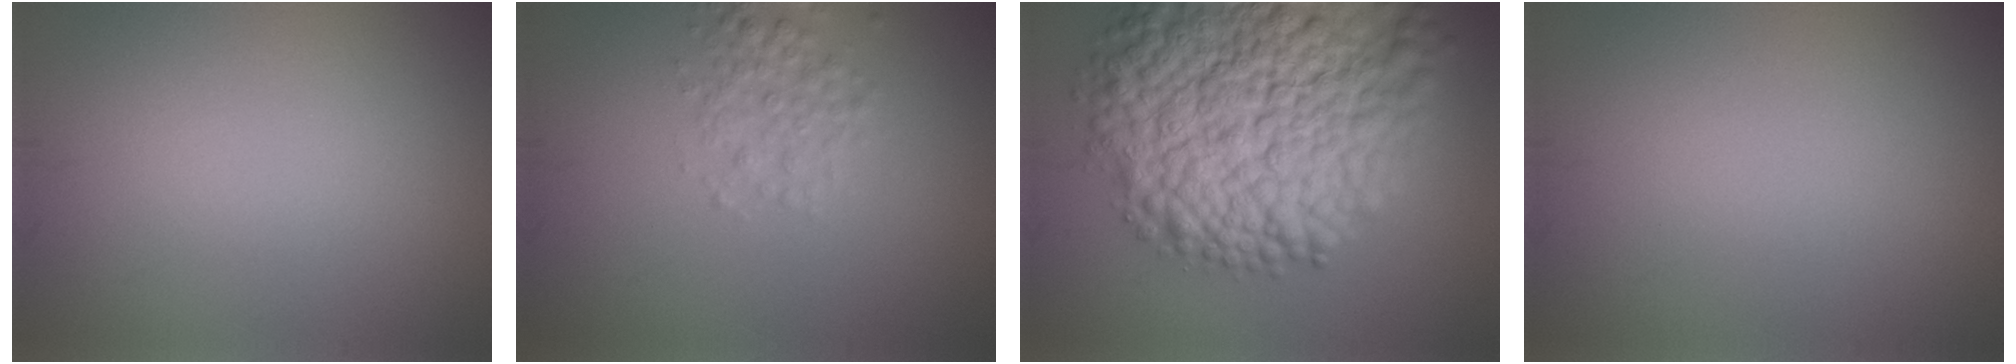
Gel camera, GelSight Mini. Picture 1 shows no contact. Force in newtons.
{"total": 2.4, "press": 2.4, "slide": 0.1}
{"total": 15.3, "press": 15.3, "slide": 0.8}
{"total": 0.0}